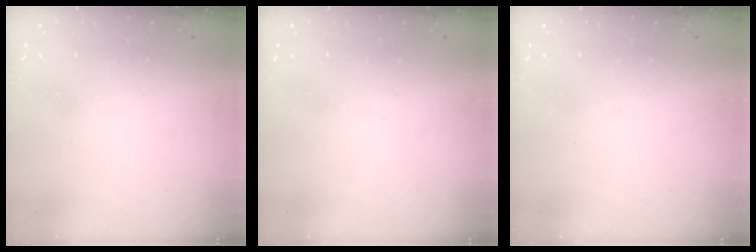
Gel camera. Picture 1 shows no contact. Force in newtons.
{"total": 0.0}
{"total": 0.0}